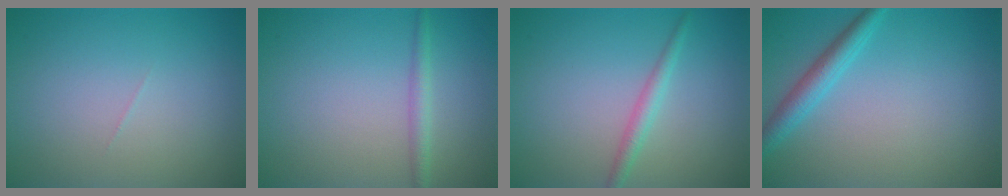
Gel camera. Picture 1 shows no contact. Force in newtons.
{"total": 1.6, "press": 1.6, "slide": 0.1}
{"total": 1.7, "press": 1.7, "slide": 0.0}
{"total": 2.6, "press": 2.6, "slide": 0.2}